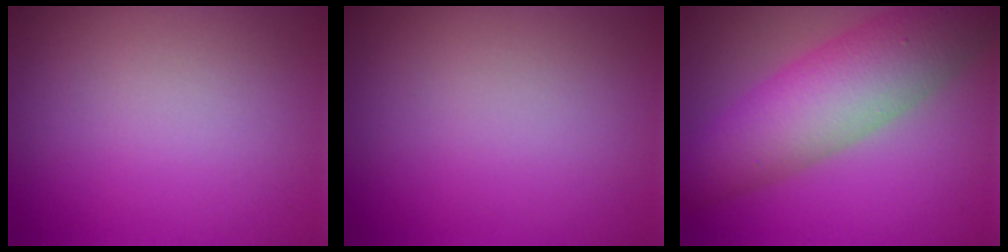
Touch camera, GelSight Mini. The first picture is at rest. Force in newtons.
{"total": 0.0}
{"total": 8.0, "press": 8.0, "slide": 0.4}